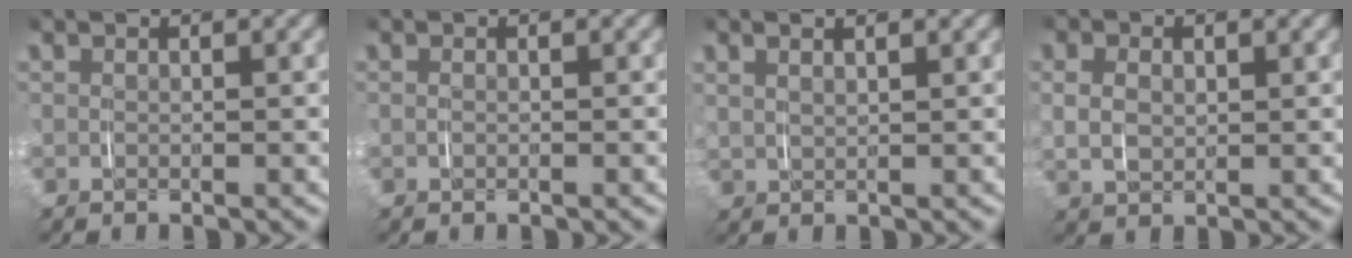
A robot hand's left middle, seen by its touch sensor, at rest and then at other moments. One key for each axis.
{"total": 0.0}
{"total": 1.6, "fx": 1.2, "fy": 0.6, "fz": 0.8, "tx": -0.017, "ty": 0.004, "tz": 0.027}
{"total": 3.6, "fx": 0.7, "fy": 2.8, "fz": 2.2, "tx": -0.053, "ty": -0.001, "tz": 0.016}